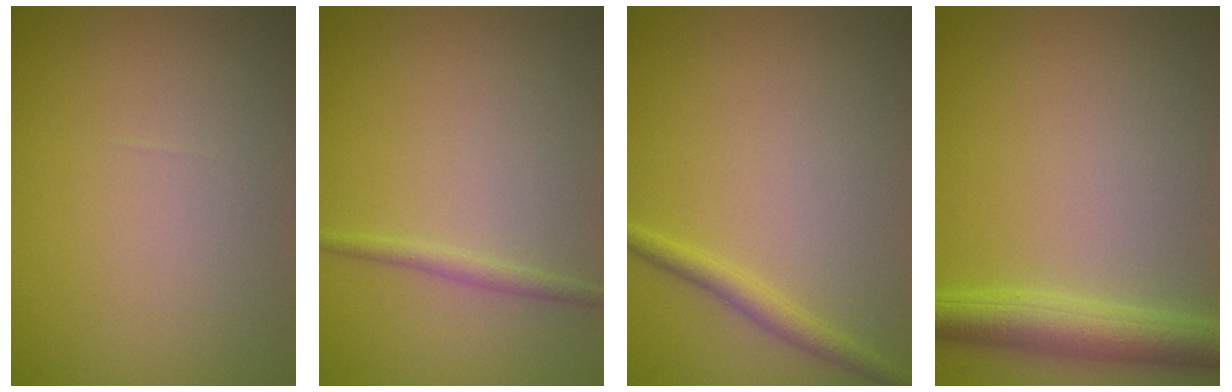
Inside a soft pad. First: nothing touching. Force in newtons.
{"total": 1.1, "press": 1.1, "slide": 0.0}
{"total": 1.7, "press": 1.7, "slide": 0.1}
{"total": 4.2, "press": 4.2, "slide": 0.2}